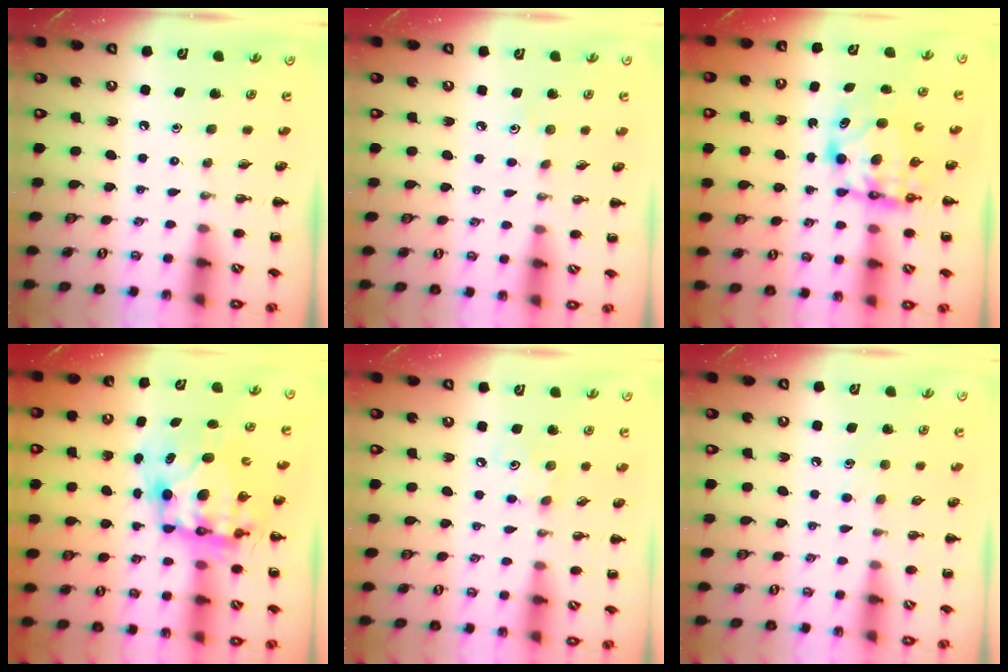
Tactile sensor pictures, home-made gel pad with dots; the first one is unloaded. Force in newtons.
{"total": 2.8, "press": 2.7, "slide": 0.8}
{"total": 6.4, "press": 6.4, "slide": 0.7}
{"total": 10.2, "press": 9.9, "slide": 2.5}
{"total": 3.8, "press": 3.7, "slide": 0.8}
{"total": 4.4, "press": 4.2, "slide": 1.4}